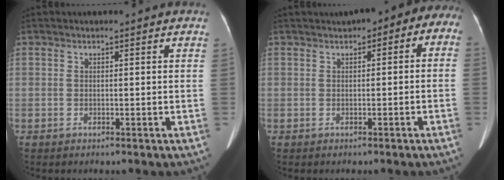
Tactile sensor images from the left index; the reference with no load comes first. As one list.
[{"total": 6.1, "force": [1.7, 3.9, 4.3], "torque": [-0.037, 0.031, 0.015]}]